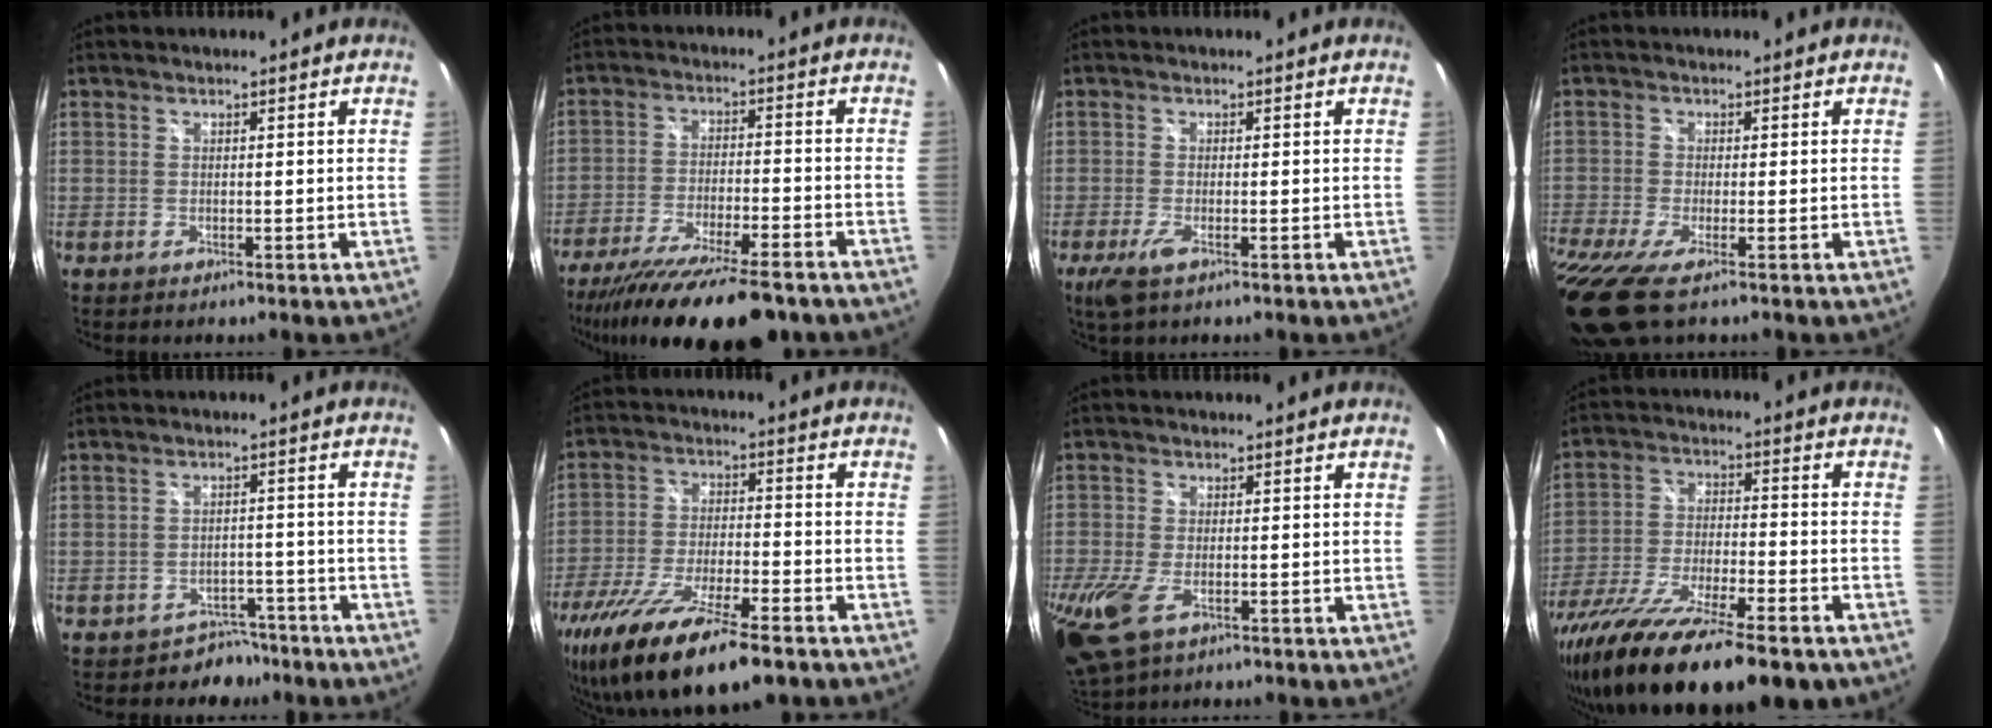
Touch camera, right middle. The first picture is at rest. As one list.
[{"total": 20.4, "force": [-16.4, 3.9, 11.5], "torque": [-0.218, -0.050, -0.259]}, {"total": 3.5, "force": [-1.9, 0.7, 2.9], "torque": [-0.063, -0.013, -0.035]}, {"total": 9.5, "force": [-6.0, 1.7, 7.2], "torque": [-0.170, -0.051, -0.114]}, {"total": 5.1, "force": [-3.9, 3.2, -0.2], "torque": [0.006, 0.026, -0.055]}, {"total": 19.4, "force": [-14.2, 4.4, 12.5], "torque": [-0.250, -0.056, -0.243]}, {"total": 13.8, "force": [-5.9, 7.7, 9.7], "torque": [-0.242, -0.048, -0.102]}, {"total": 25.0, "force": [-18.3, 6.1, 15.8], "torque": [-0.298, -0.075, -0.302]}]